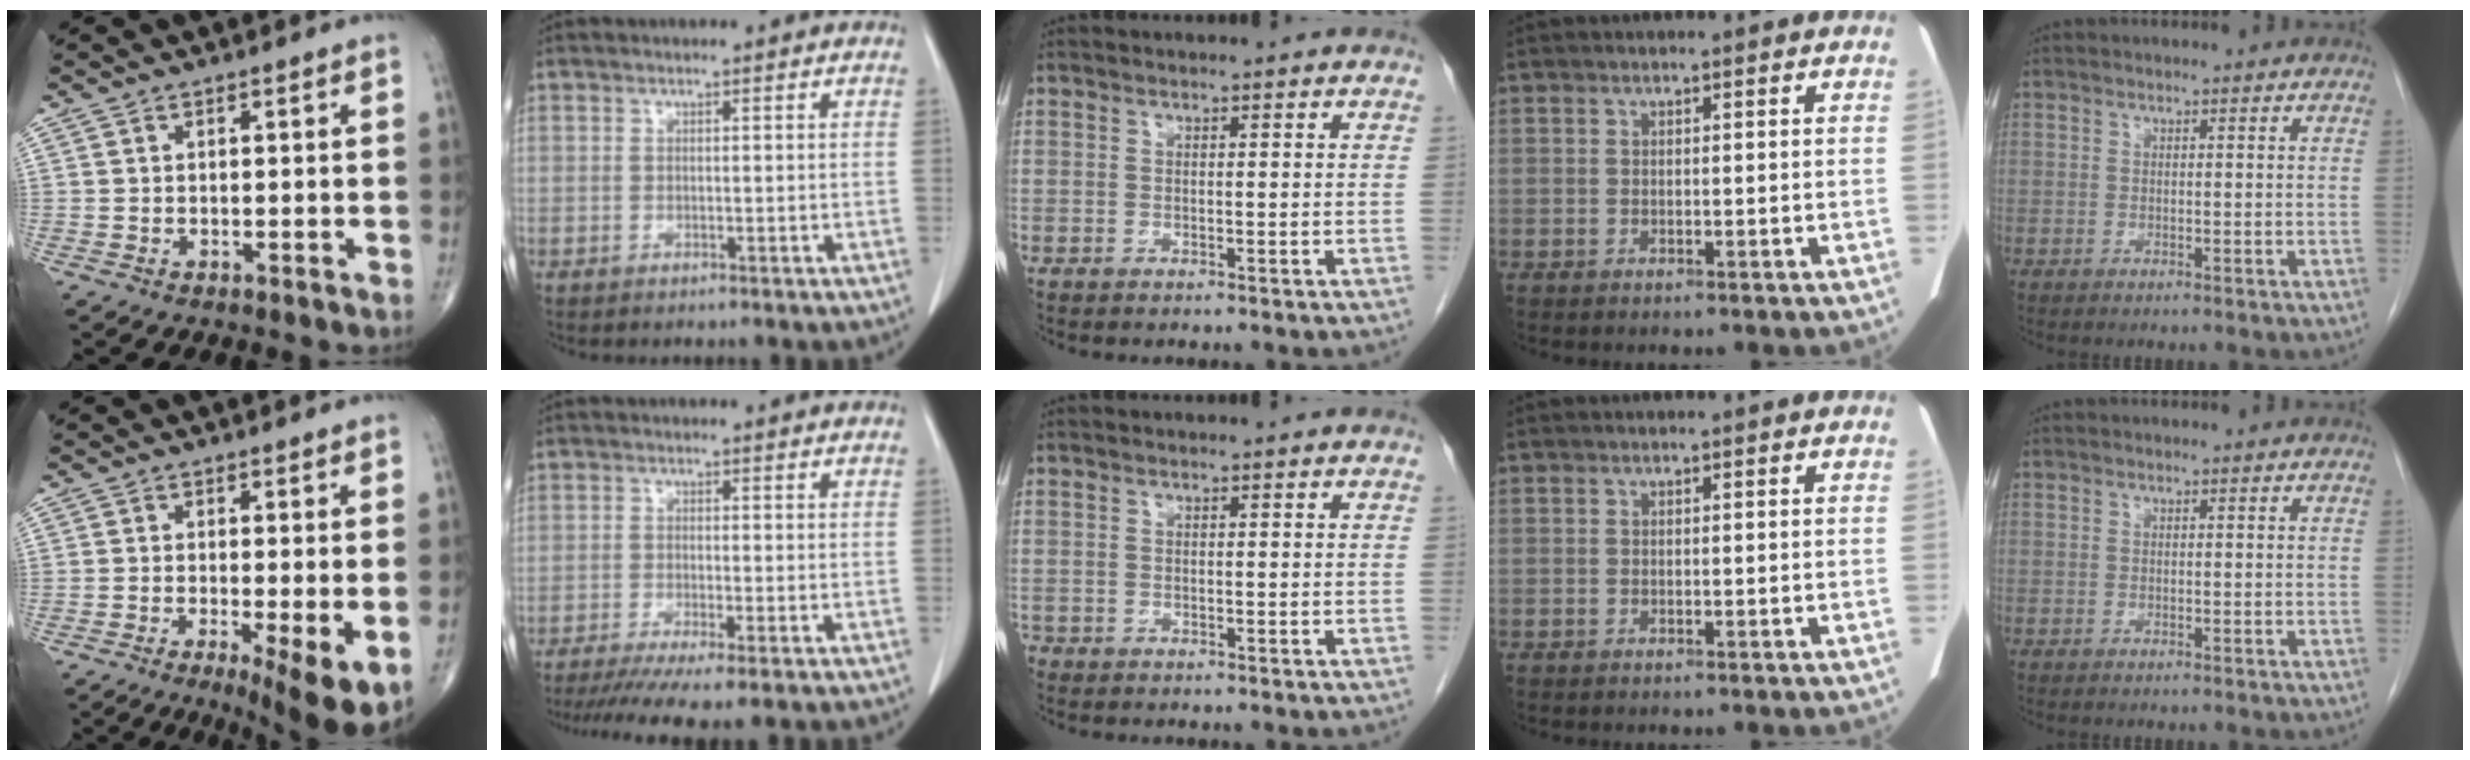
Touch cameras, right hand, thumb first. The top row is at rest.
{"thumb": {"total": 8.9, "force": [-2.9, 1.9, 8.2], "torque": [-0.123, -0.022, -0.043]}, "index": {"total": 8.8, "force": [-6.9, 0.0, 5.5], "torque": [-0.078, -0.018, -0.109]}, "middle": {"total": 0.9, "force": [-0.7, 0.7, 0.0], "torque": [-0.001, 0.002, -0.010]}}